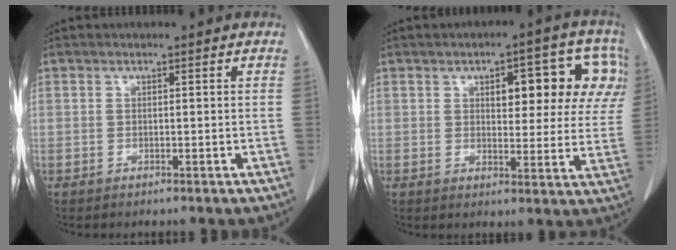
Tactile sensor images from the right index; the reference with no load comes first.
{"total": 12.2, "force": [4.3, 4.9, 10.3], "torque": [-0.108, 0.028, 0.051]}